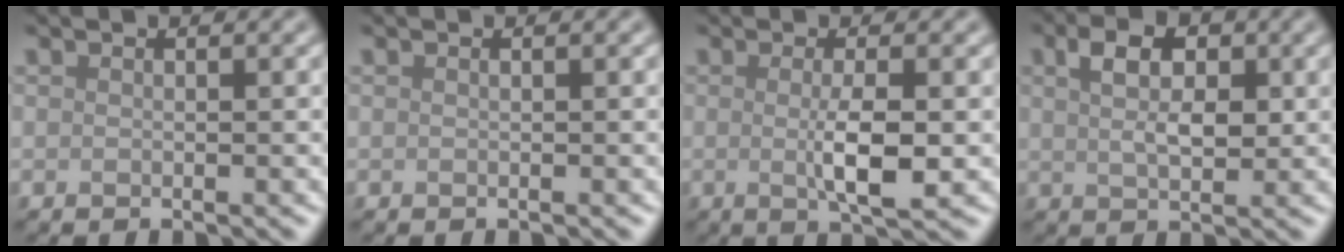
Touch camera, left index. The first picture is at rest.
{"total": 0.0}
{"total": 3.6, "force": [-0.2, 0.7, 3.6], "torque": [-0.063, -0.005, -0.001]}
{"total": 4.5, "force": [1.3, 2.5, 3.5], "torque": [-0.061, 0.005, 0.021]}